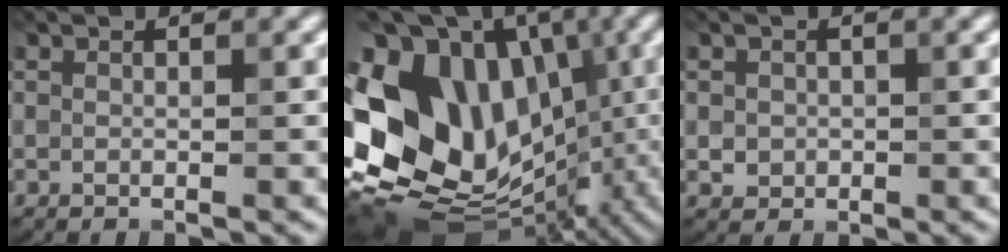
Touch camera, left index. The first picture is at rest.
{"total": 18.9, "force": [-1.2, 14.5, 12.0], "torque": [-0.205, 0.004, 0.001]}
{"total": 1.4, "force": [0.0, 1.4, 0.5], "torque": [-0.003, -0.005, -0.001]}